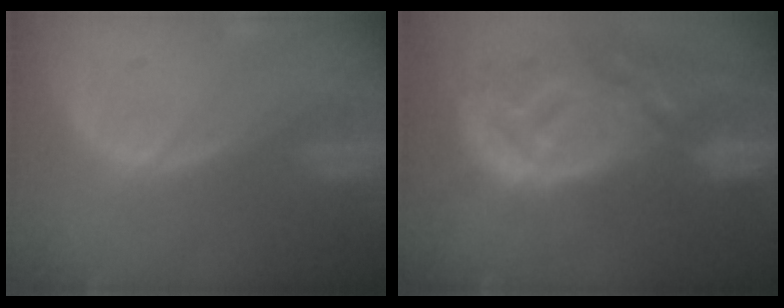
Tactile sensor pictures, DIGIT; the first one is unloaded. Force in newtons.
{"total": 13.8, "press": 12.0, "slide": 6.9}